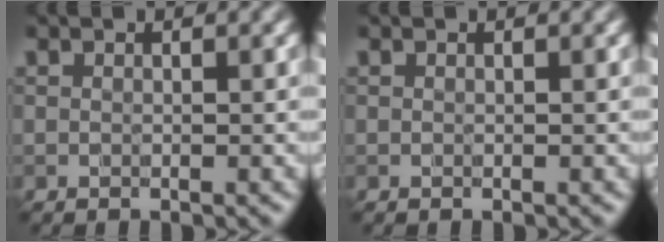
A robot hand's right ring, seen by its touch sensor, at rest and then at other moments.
{"total": 0.0}